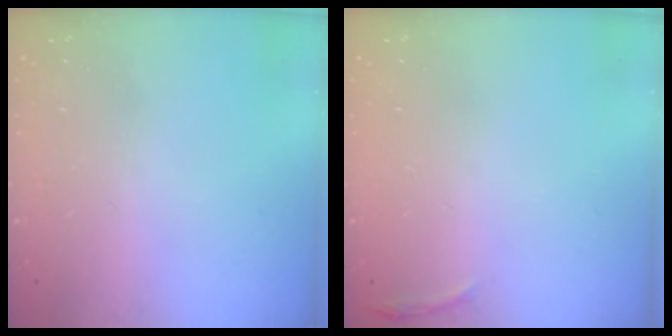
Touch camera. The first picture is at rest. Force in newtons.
{"total": 3.0, "press": 1.9, "slide": 2.3}